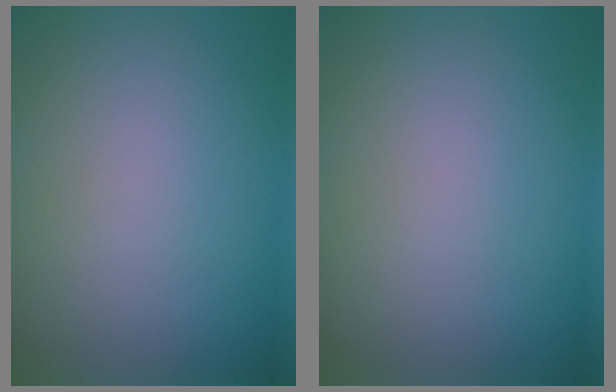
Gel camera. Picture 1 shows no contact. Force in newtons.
{"total": 0.0}